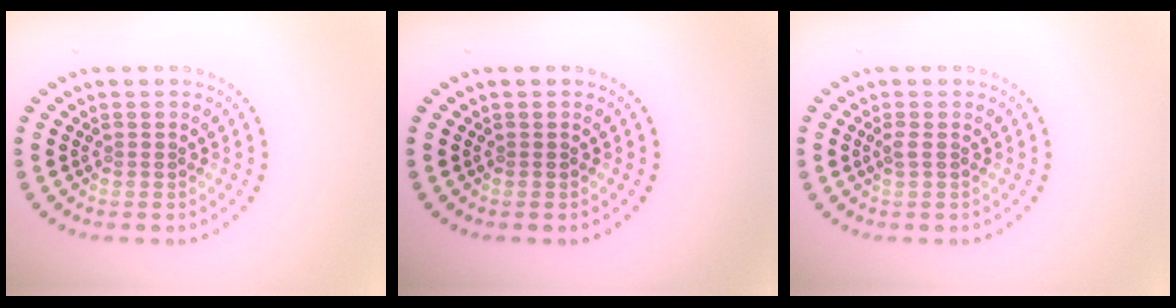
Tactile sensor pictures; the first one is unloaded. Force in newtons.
{"total": 0.0}
{"total": 0.7, "press": 0.6, "slide": 0.4}